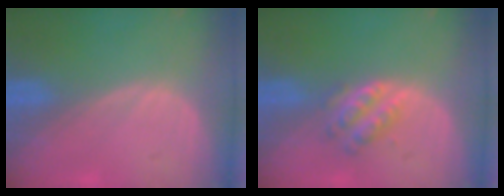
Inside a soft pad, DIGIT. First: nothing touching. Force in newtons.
{"total": 4.5, "press": 4.4, "slide": 0.8}